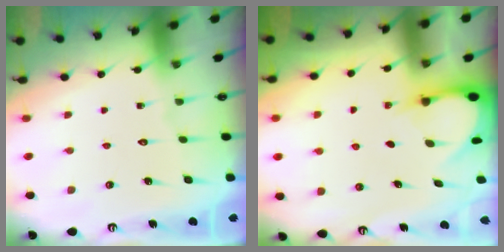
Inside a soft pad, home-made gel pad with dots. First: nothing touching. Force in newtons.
{"total": 3.0, "press": 2.9, "slide": 0.2}